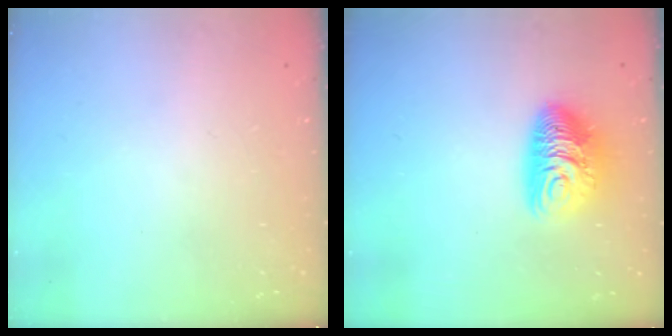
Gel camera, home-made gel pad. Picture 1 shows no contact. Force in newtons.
{"total": 11.0, "press": 11.0, "slide": 0.7}